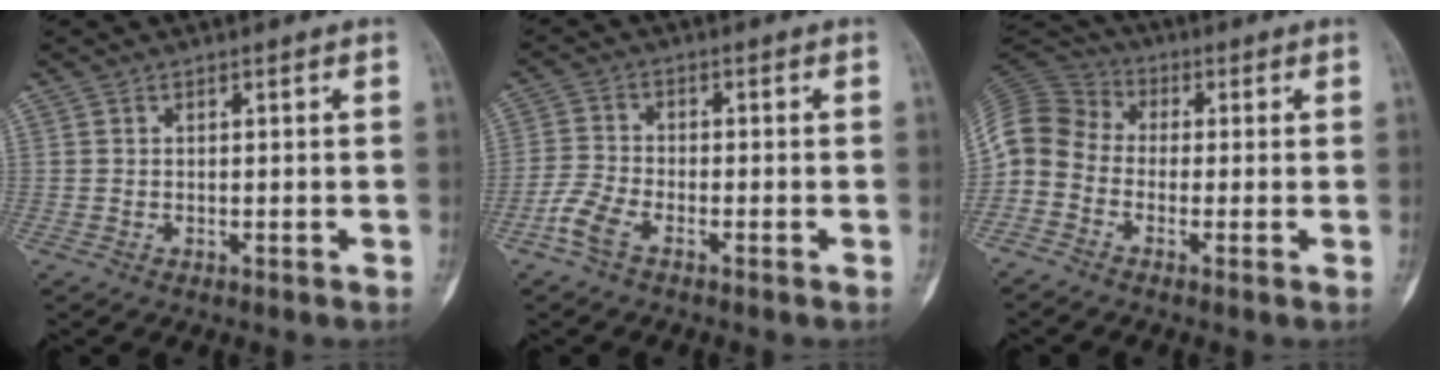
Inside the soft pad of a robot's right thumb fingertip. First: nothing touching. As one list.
[{"total": 4.6, "force": [-2.9, 1.8, 3.0], "torque": [-0.072, 0.013, -0.066]}, {"total": 8.6, "force": [-2.1, 7.2, 4.2], "torque": [-0.079, 0.041, -0.060]}]